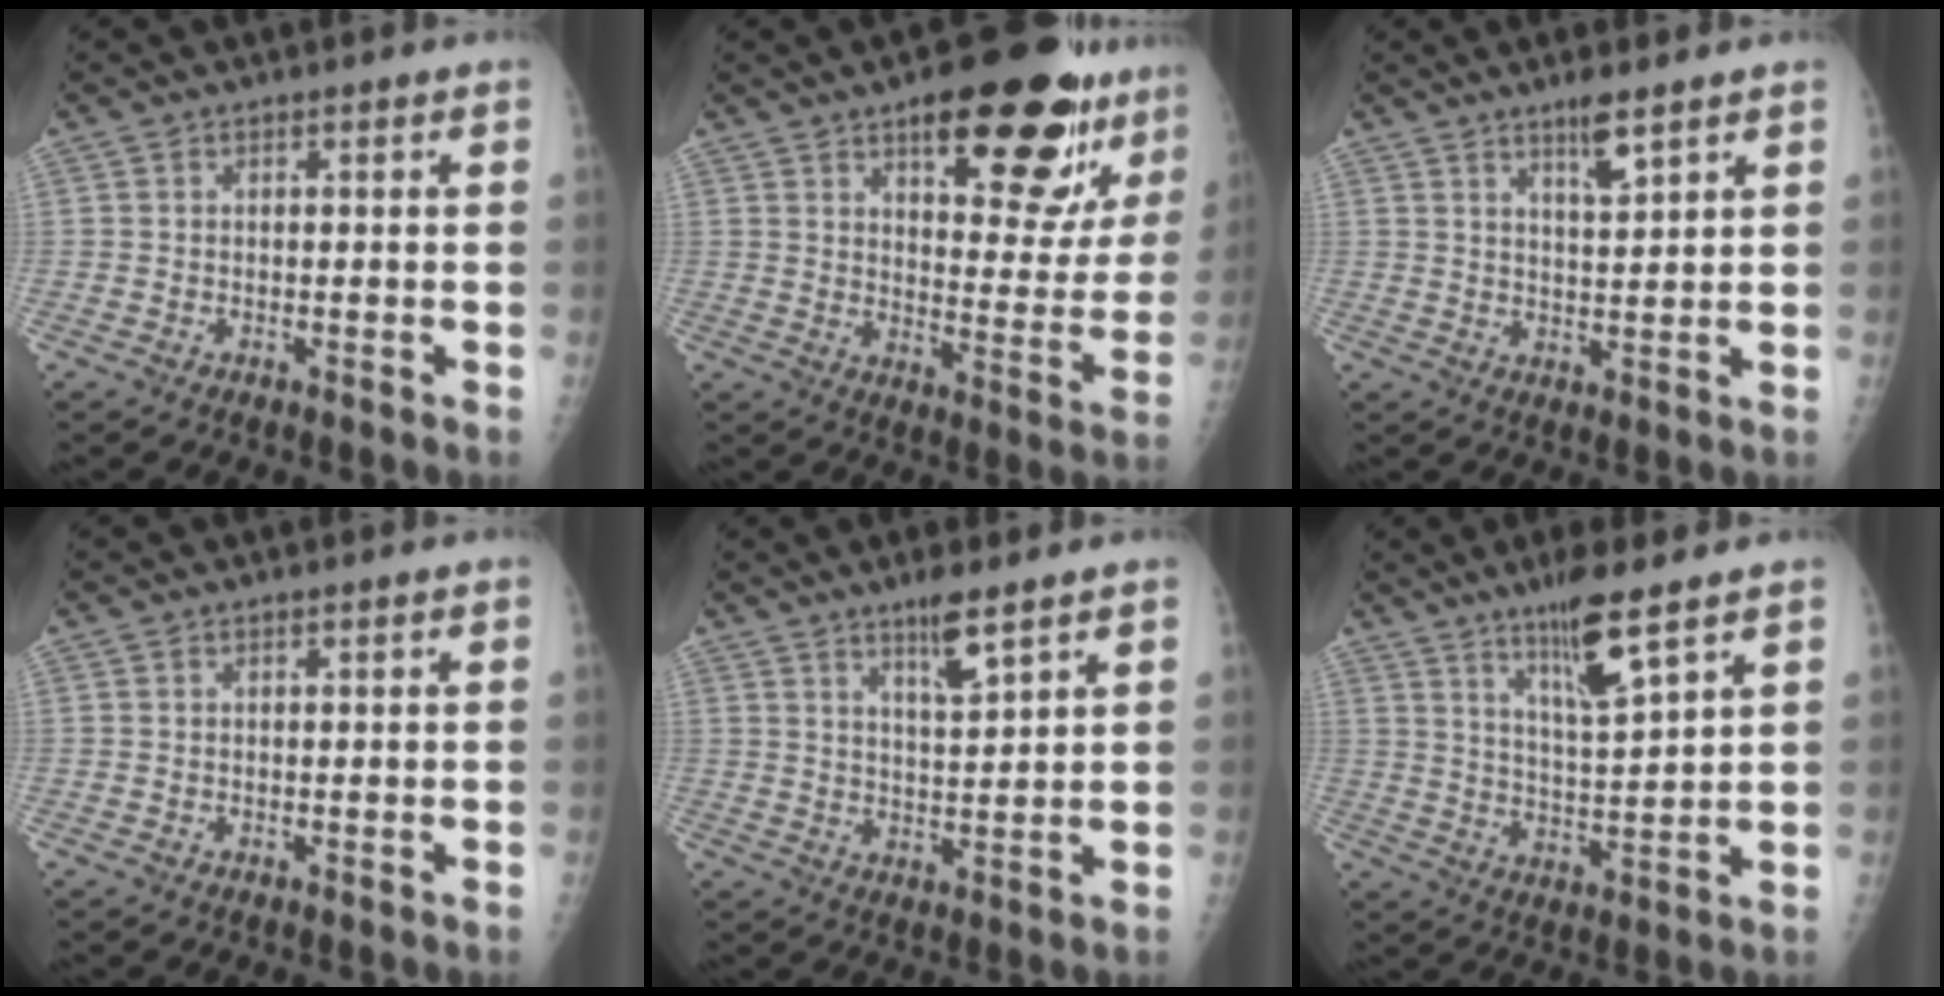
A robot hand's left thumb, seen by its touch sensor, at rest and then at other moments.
{"total": 21.8, "force": [13.1, 8.1, 15.5], "torque": [-0.158, -0.056, 0.183]}
{"total": 4.9, "force": [3.3, 0.7, 3.5], "torque": [-0.059, -0.025, 0.060]}
{"total": 0.0}
{"total": 5.7, "force": [3.9, 0.7, 4.1], "torque": [-0.071, -0.029, 0.070]}
{"total": 9.5, "force": [6.2, 1.0, 7.1], "torque": [-0.126, -0.044, 0.116]}